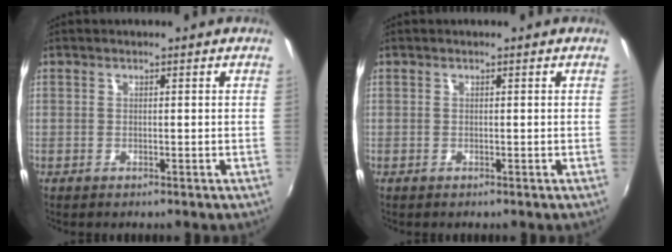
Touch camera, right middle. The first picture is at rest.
{"total": 0.0}